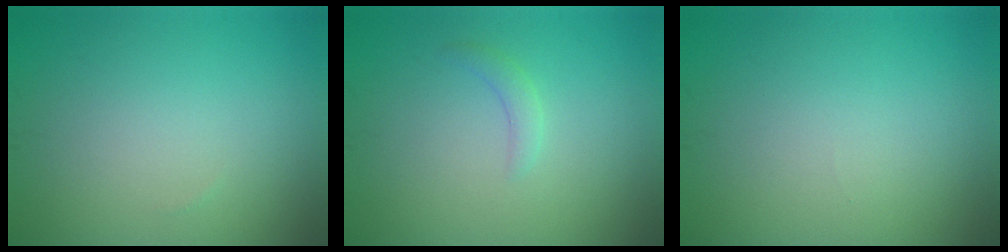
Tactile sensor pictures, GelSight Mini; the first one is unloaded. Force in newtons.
{"total": 1.2, "press": 1.2, "slide": 0.1}
{"total": 0.0}